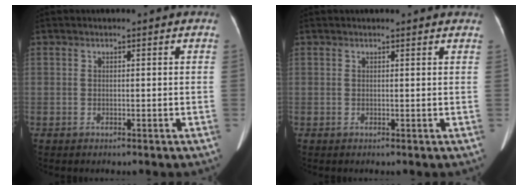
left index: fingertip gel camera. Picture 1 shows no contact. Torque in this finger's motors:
{"motor_torque": [0.95, -1.19, 0.08, 0.02]}